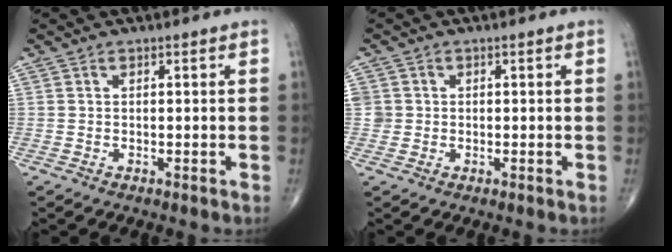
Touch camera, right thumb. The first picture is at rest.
{"total": 2.4, "force": [0.2, 2.4, 0.3], "torque": [0.010, 0.005, 0.006]}